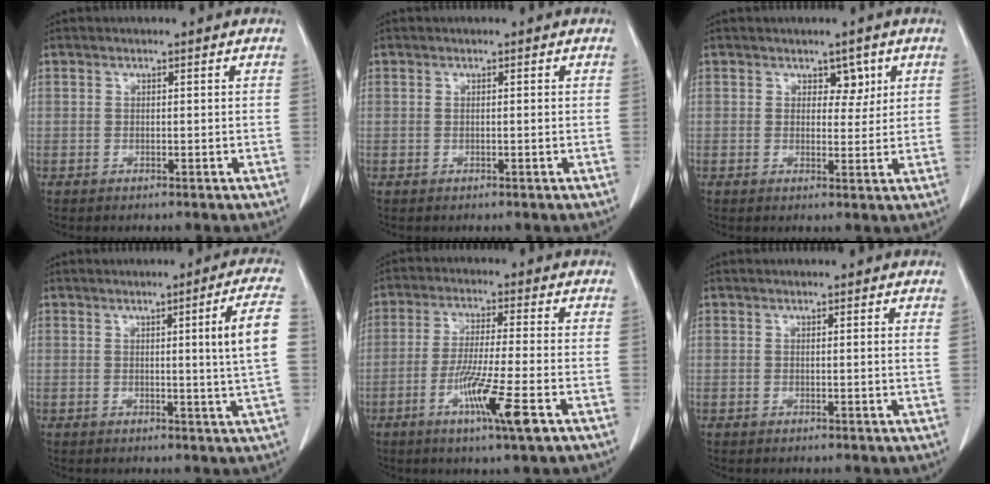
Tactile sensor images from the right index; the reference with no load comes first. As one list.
[{"total": 0.5, "force": [0.0, 0.1, 0.5], "torque": [-0.012, 0.000, 0.003]}, {"total": 2.7, "force": [1.4, 1.6, 1.6], "torque": [-0.010, 0.000, 0.020]}, {"total": 7.1, "force": [0.7, -1.6, 6.9], "torque": [-0.096, -0.009, 0.013]}, {"total": 9.5, "force": [-4.2, -0.5, 8.5], "torque": [-0.156, -0.022, -0.076]}, {"total": 0.9, "force": [0.5, -0.2, 0.7], "torque": [-0.012, -0.001, 0.005]}]